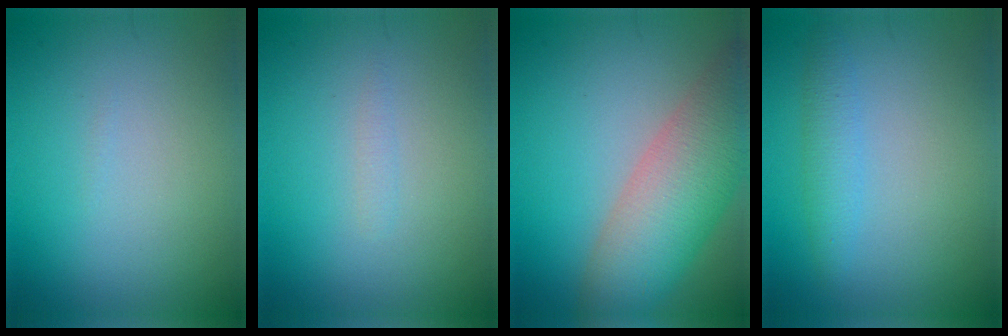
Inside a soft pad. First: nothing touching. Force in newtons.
{"total": 0.6, "press": 0.6, "slide": 0.1}
{"total": 8.2, "press": 8.2, "slide": 0.4}
{"total": 2.0, "press": 2.0, "slide": 0.1}